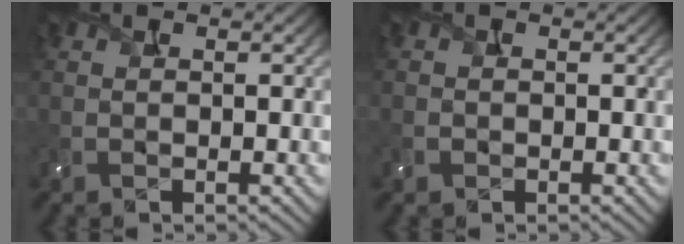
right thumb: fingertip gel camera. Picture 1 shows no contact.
{"total": 0.8, "force": [-0.5, 0.7, 0.1], "torque": [-0.001, -0.006, -0.010]}